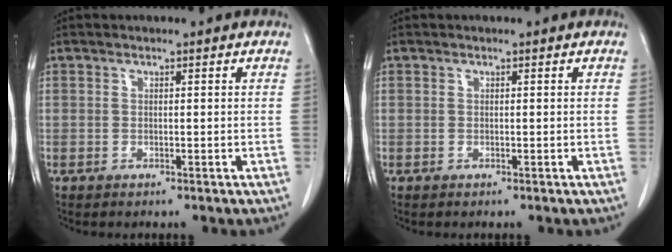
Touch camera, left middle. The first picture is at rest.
{"total": 0.0}